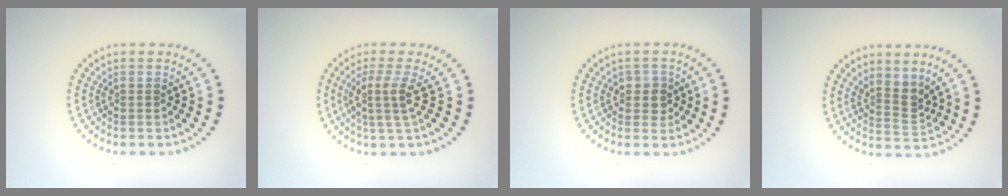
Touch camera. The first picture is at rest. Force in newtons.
{"total": 2.7, "press": 2.1, "slide": 1.8}
{"total": 1.9, "press": 1.8, "slide": 0.6}
{"total": 2.7, "press": 2.0, "slide": 1.8}